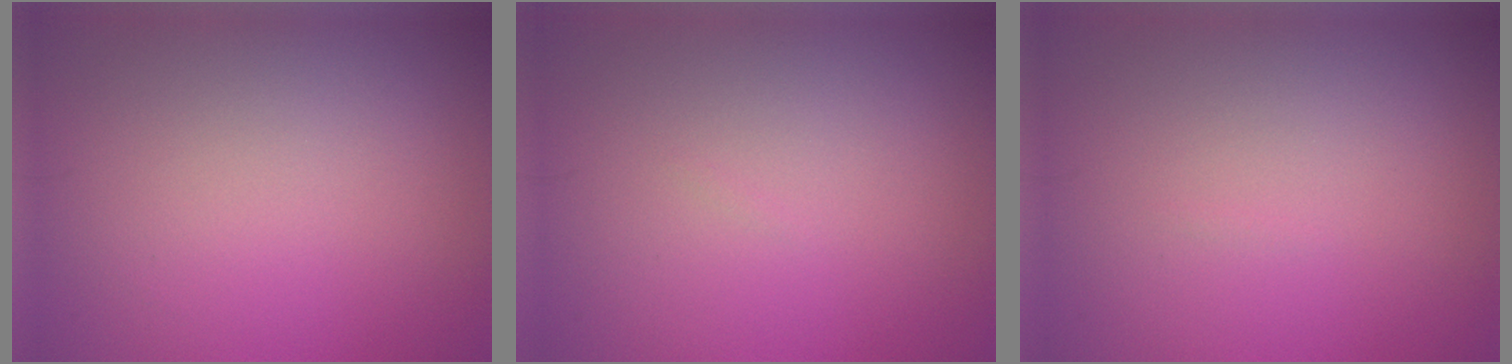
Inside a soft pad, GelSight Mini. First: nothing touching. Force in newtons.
{"total": 0.0}
{"total": 0.0}